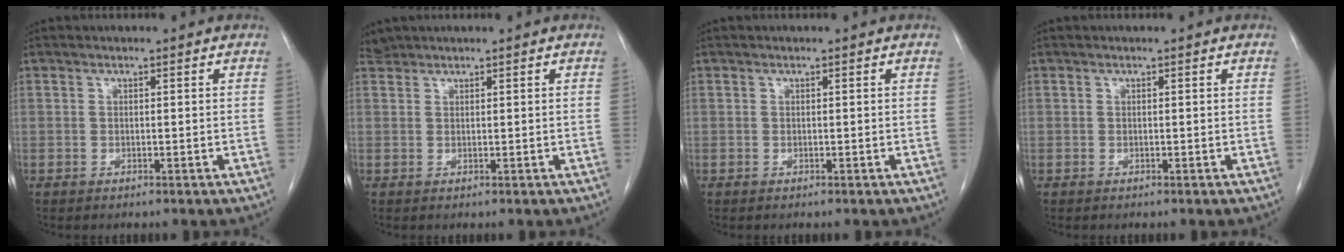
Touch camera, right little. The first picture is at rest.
{"total": 1.2, "force": [1.1, 0.0, -0.4], "torque": [0.000, 0.007, 0.027]}
{"total": 0.0}
{"total": 0.0}